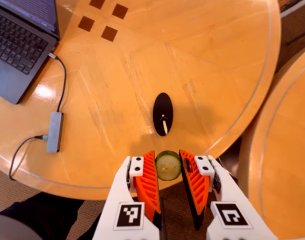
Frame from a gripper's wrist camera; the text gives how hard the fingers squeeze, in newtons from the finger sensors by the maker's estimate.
{"total": 7.7, "left": 7.8, "right": 7.5}